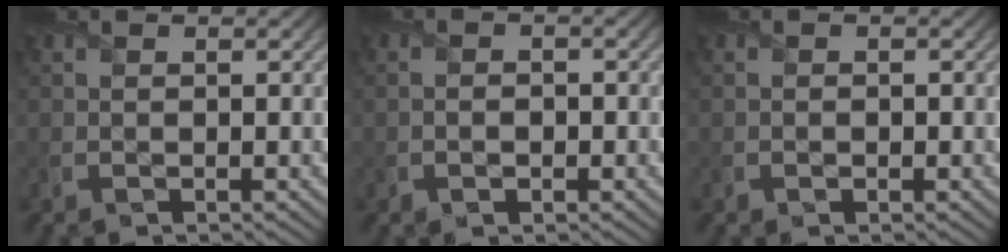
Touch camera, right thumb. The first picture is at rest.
{"total": 2.0, "force": [-0.5, 1.4, 1.3], "torque": [-0.002, 0.002, -0.013]}
{"total": 0.7, "force": [-0.2, 0.5, 0.4], "torque": [-0.005, -0.003, -0.001]}